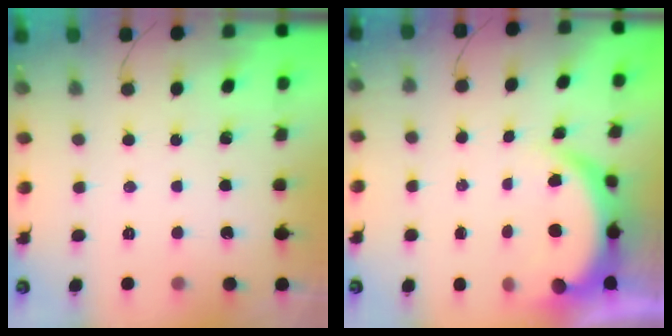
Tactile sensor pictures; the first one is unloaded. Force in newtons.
{"total": 6.3, "press": 6.2, "slide": 1.0}